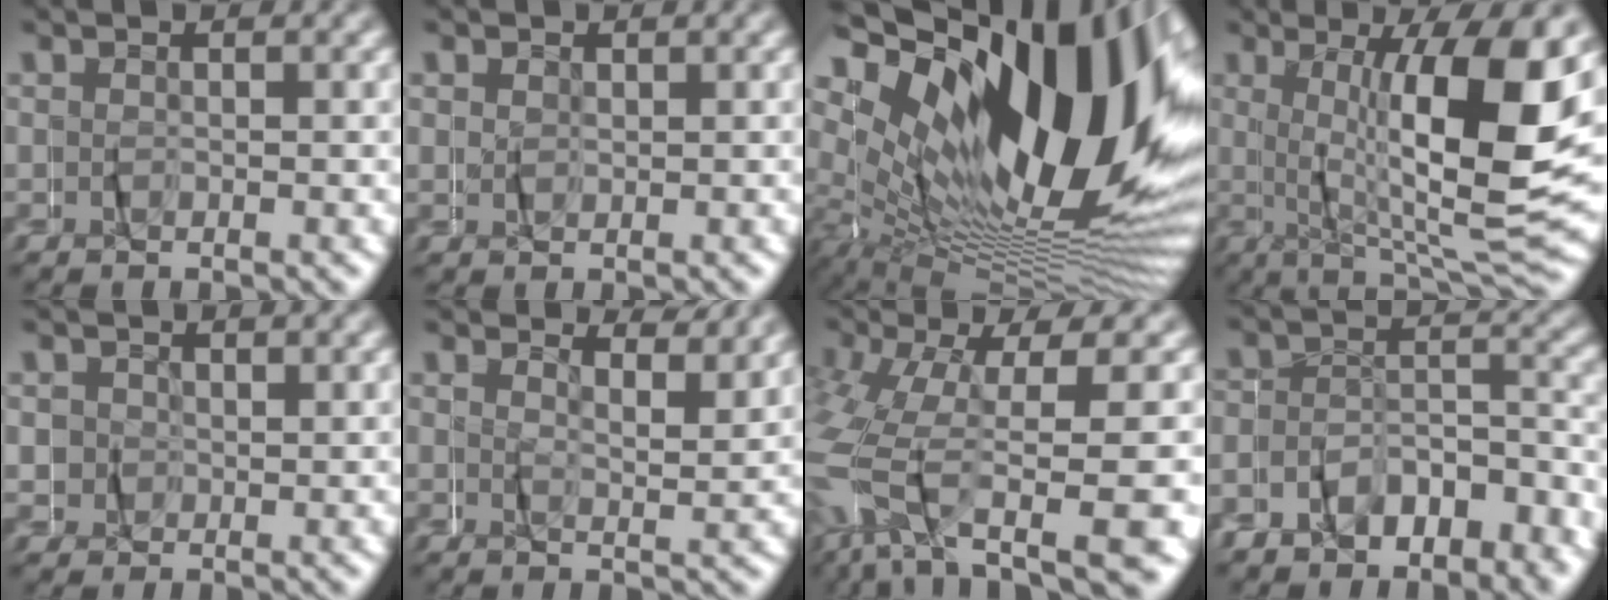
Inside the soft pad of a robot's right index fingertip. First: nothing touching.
{"total": 0.6, "force": [0.3, 0.1, -0.6], "torque": [0.014, 0.003, 0.005]}
{"total": 24.5, "force": [3.0, 14.1, 19.8], "torque": [-0.273, 0.030, 0.031]}
{"total": 12.5, "force": [0.6, 3.2, 12.1], "torque": [-0.176, -0.003, 0.017]}
{"total": 3.3, "force": [0.9, 3.1, 0.7], "torque": [-0.028, -0.001, 0.015]}
{"total": 2.5, "force": [2.4, -0.6, 0.3], "torque": [-0.013, -0.001, 0.036]}
{"total": 11.5, "force": [-6.1, 5.6, 8.1], "torque": [-0.173, -0.037, -0.082]}
{"total": 5.6, "force": [-5.2, 1.9, 0.8], "torque": [-0.008, 0.004, -0.090]}